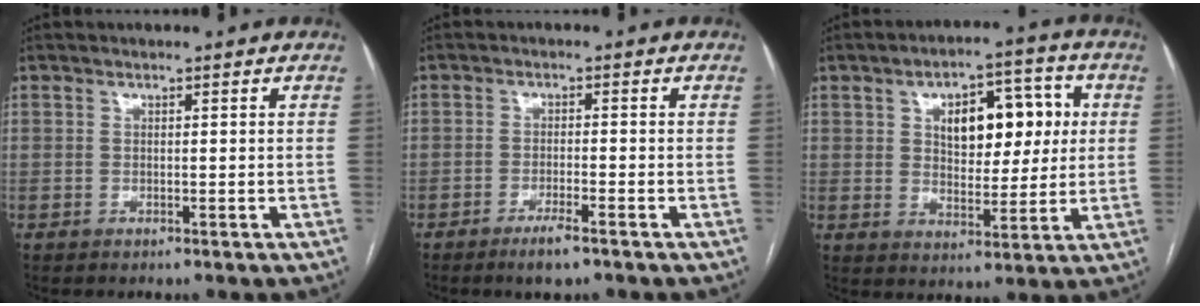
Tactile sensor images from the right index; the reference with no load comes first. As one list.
[{"total": 3.7, "force": [-2.6, 0.3, 2.6], "torque": [-0.050, -0.006, -0.045]}, {"total": 11.6, "force": [2.9, 5.9, 9.5], "torque": [-0.133, 0.024, 0.048]}]